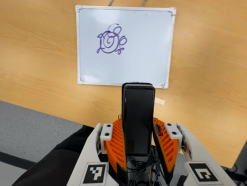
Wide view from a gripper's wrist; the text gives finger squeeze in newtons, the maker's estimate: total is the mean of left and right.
{"total": 4.1, "left": 2.6, "right": 5.6}